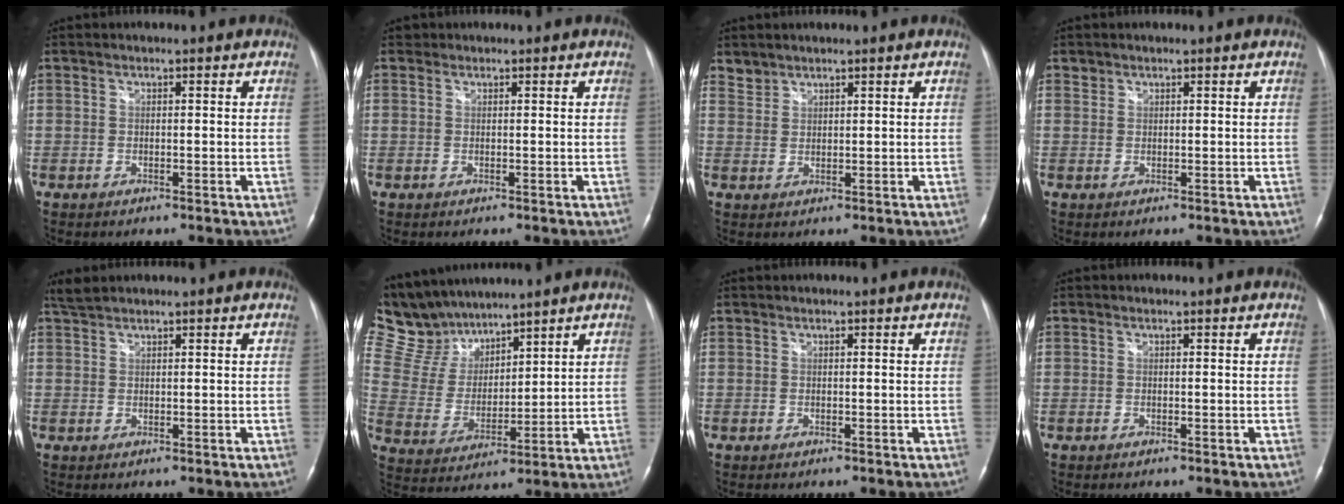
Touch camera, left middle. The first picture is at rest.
{"total": 0.5, "force": [0.4, 0.4, 0.0], "torque": [0.003, 0.003, 0.007]}
{"total": 2.0, "force": [1.8, 0.6, -0.3], "torque": [0.008, 0.009, 0.038]}
{"total": 0.8, "force": [0.7, 0.3, -0.1], "torque": [0.005, 0.003, 0.012]}
{"total": 2.1, "force": [2.1, 0.1, 0.6], "torque": [-0.017, 0.015, 0.044]}
{"total": 10.9, "force": [10.0, 3.7, 2.3], "torque": [-0.071, 0.024, 0.207]}
{"total": 0.0}
{"total": 0.0}